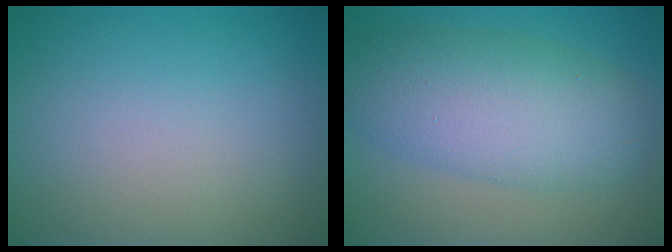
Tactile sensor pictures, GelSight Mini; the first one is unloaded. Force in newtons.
{"total": 7.9, "press": 7.9, "slide": 0.4}